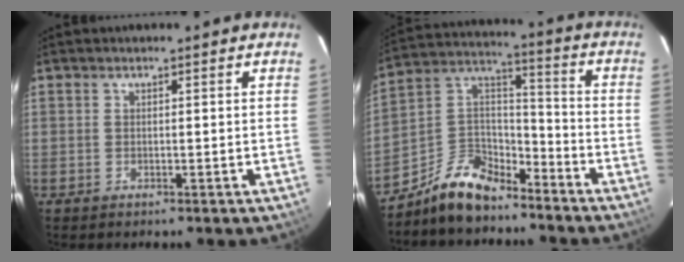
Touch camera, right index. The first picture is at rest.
{"total": 11.9, "force": [-9.4, 5.4, 5.1], "torque": [-0.118, 0.046, -0.171]}